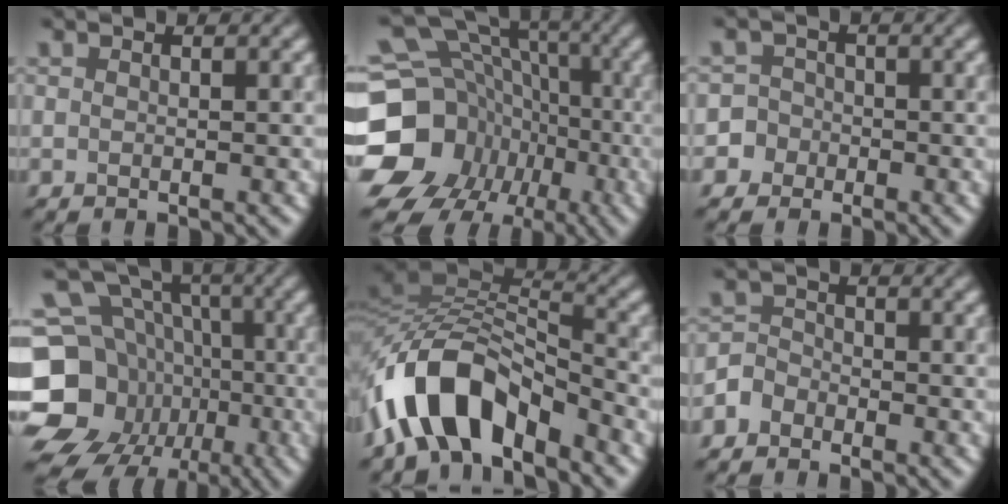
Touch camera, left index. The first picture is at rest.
{"total": 19.1, "force": [-4.0, 16.8, 8.1], "torque": [-0.175, -0.001, -0.082]}
{"total": 4.0, "force": [-2.0, 3.5, 0.1], "torque": [0.025, 0.005, -0.052]}
{"total": 17.1, "force": [-5.3, 14.7, 7.0], "torque": [-0.165, -0.014, -0.097]}
{"total": 9.3, "force": [-5.7, 4.4, 5.9], "torque": [-0.100, 0.015, -0.112]}
{"total": 1.9, "force": [-1.4, 1.3, 0.3], "torque": [-0.001, 0.010, -0.037]}